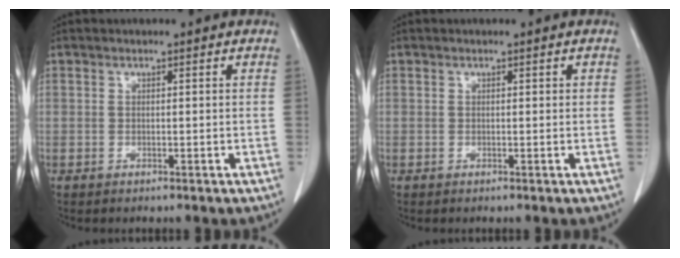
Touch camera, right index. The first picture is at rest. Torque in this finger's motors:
{"motor_torque": [-0.18, 0.13, -0.02, -0.01]}